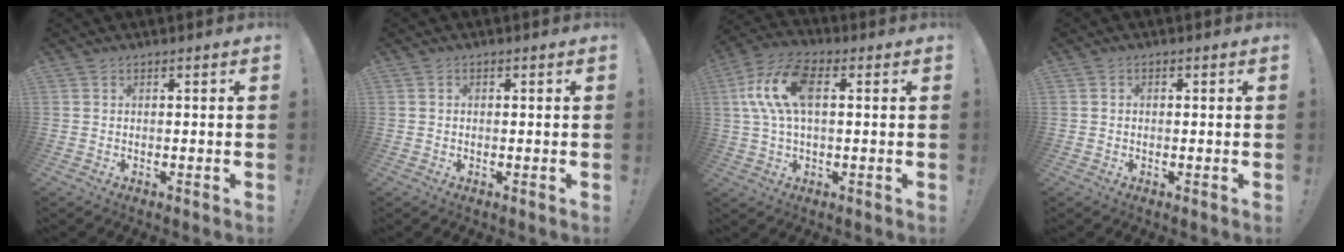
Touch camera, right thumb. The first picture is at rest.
{"total": 0.6, "force": [-0.3, 0.4, 0.1], "torque": [-0.004, 0.003, -0.006]}
{"total": 13.6, "force": [2.8, 7.1, 11.3], "torque": [-0.225, 0.010, 0.053]}
{"total": 0.9, "force": [-0.4, 0.7, 0.4], "torque": [-0.009, 0.004, -0.008]}